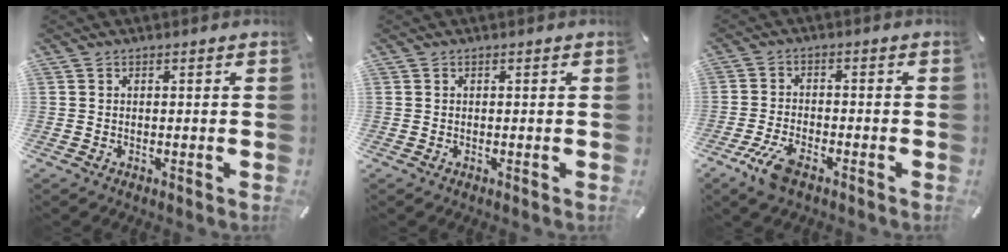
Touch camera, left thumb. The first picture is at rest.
{"total": 0.0}
{"total": 6.6, "force": [-3.9, 2.5, 4.6], "torque": [-0.116, 0.001, -0.077]}